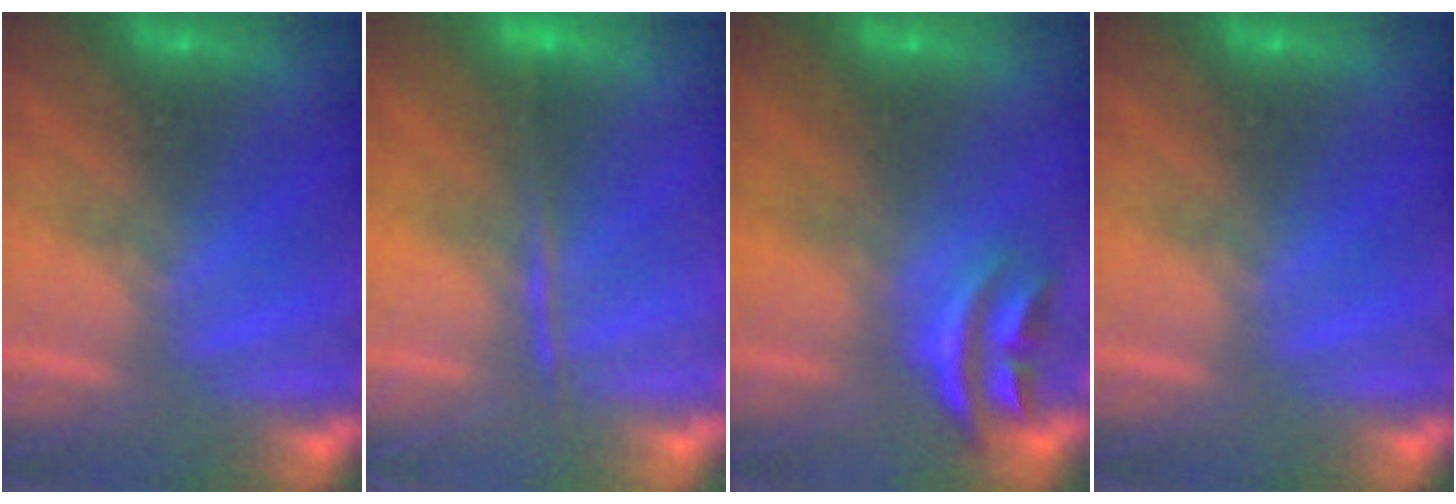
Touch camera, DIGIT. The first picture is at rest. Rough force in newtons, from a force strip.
{"total": 1.5}
{"total": 2.7}
{"total": 0.0}